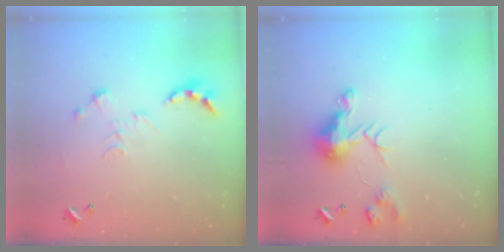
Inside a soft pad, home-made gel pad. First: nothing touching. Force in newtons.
{"total": 11.0, "press": 11.0, "slide": 0.7}